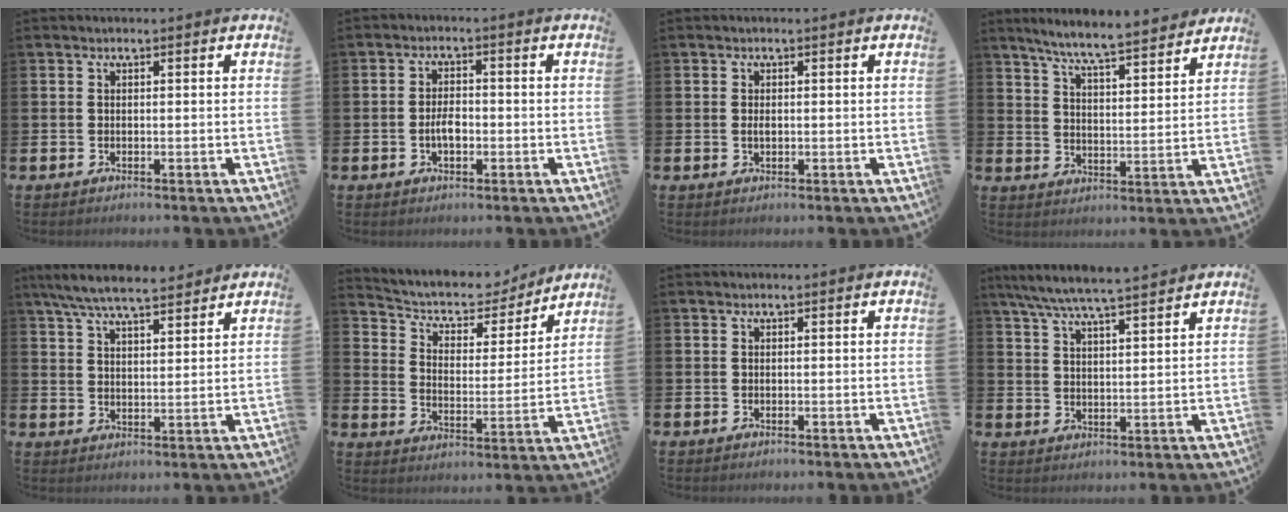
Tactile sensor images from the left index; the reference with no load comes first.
{"total": 3.0, "force": [-0.7, 1.6, 2.4], "torque": [-0.037, 0.001, -0.015]}
{"total": 0.8, "force": [0.0, 0.4, 0.7], "torque": [-0.014, 0.003, 0.000]}
{"total": 6.8, "force": [6.4, 0.0, 2.2], "torque": [-0.061, -0.044, 0.110]}
{"total": 7.1, "force": [6.6, 1.0, 2.4], "torque": [-0.070, -0.022, 0.120]}
{"total": 6.7, "force": [6.0, 2.6, 1.5], "torque": [-0.059, -0.042, 0.098]}
{"total": 0.0}
{"total": 6.5, "force": [6.0, 0.0, 2.4], "torque": [-0.062, -0.028, 0.107]}